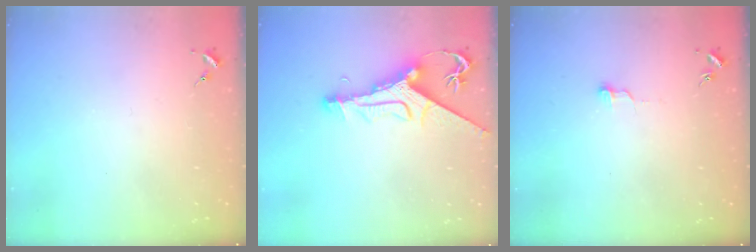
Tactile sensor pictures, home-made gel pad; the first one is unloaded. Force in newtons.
{"total": 11.3, "press": 11.2, "slide": 1.4}
{"total": 4.0, "press": 4.0, "slide": 0.3}